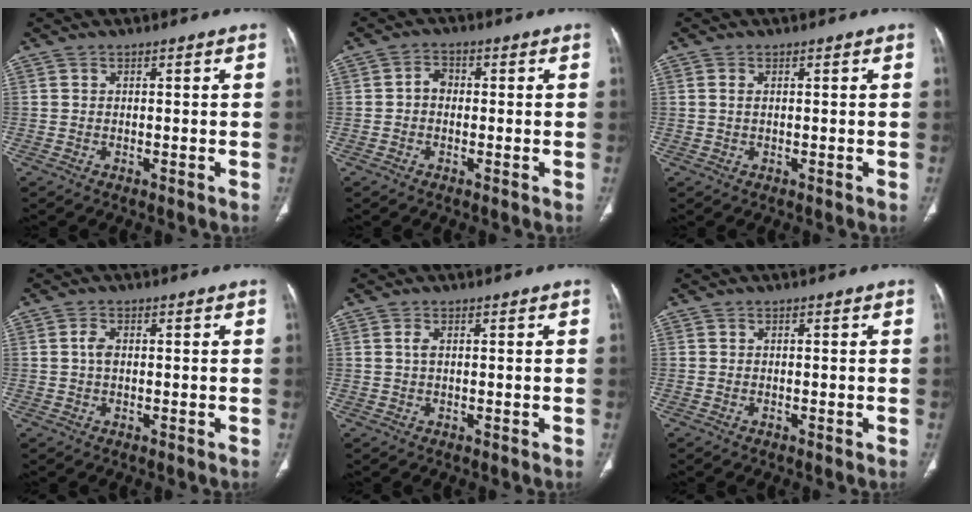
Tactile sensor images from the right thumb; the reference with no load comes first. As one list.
[{"total": 2.6, "force": [-0.3, 2.1, 1.6], "torque": [-0.017, 0.011, -0.014]}, {"total": 0.9, "force": [0.2, 0.5, 0.7], "torque": [-0.022, 0.005, 0.007]}, {"total": 2.0, "force": [0.1, 1.2, 1.6], "torque": [-0.034, 0.004, 0.001]}, {"total": 1.1, "force": [0.2, 0.5, 0.9], "torque": [-0.024, 0.004, 0.005]}, {"total": 0.0}]